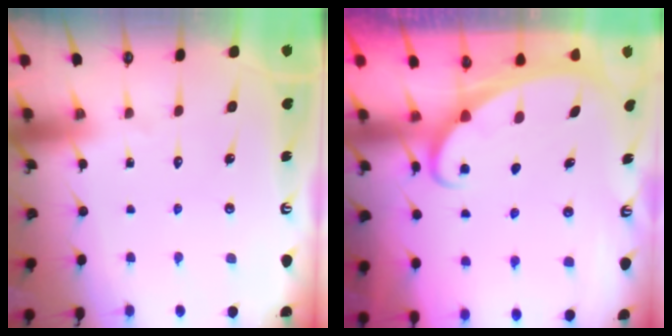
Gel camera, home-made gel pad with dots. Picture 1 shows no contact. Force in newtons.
{"total": 2.4, "press": 2.4, "slide": 0.3}